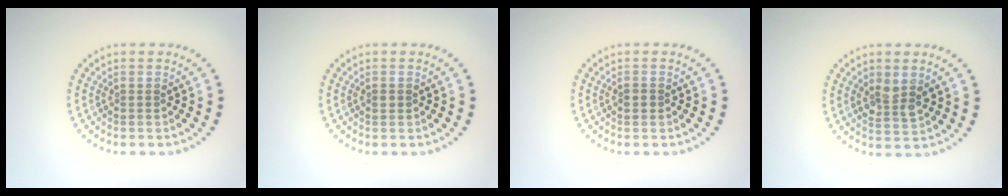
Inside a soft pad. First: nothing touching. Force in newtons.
{"total": 0.7, "press": 0.7, "slide": 0.1}
{"total": 1.2, "press": 1.2, "slide": 0.2}
{"total": 2.8, "press": 2.7, "slide": 0.6}